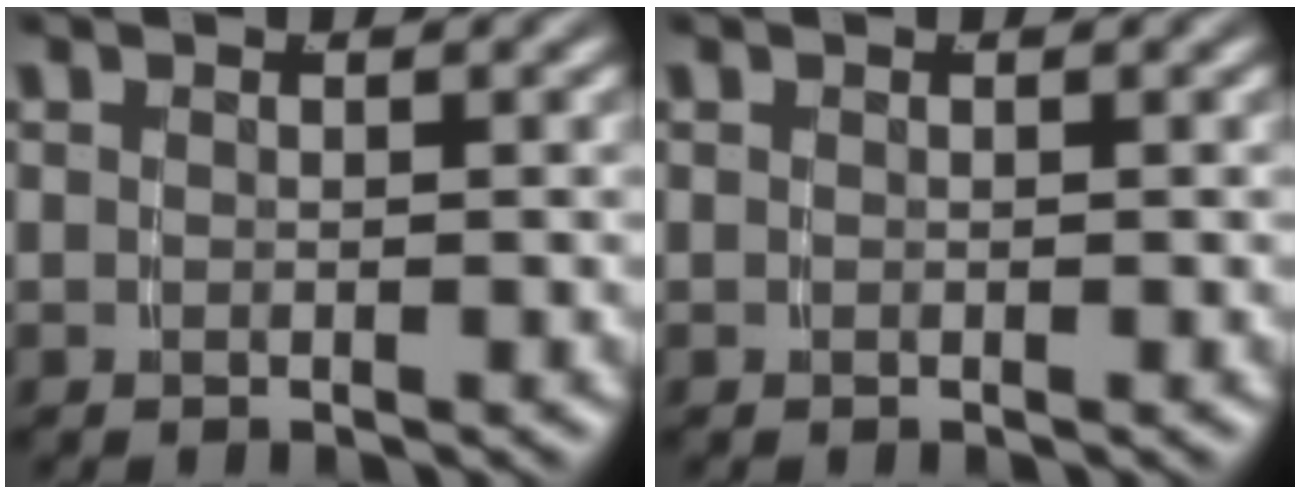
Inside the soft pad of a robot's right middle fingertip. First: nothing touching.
{"total": 0.0}